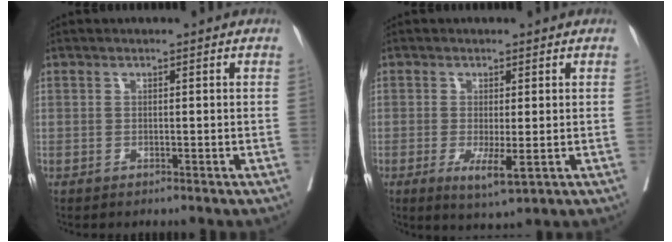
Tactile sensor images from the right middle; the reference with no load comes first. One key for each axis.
{"total": 4.5, "fx": -1.3, "fy": 0.9, "fz": 4.2, "tx": -0.068, "ty": -0.012, "tz": -0.015}